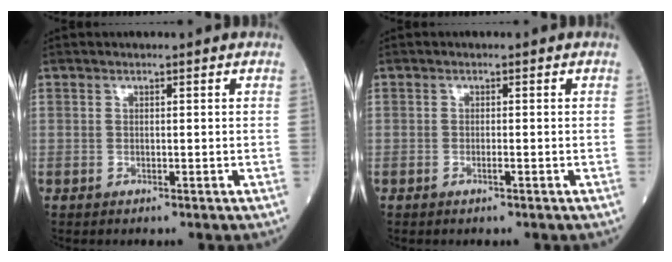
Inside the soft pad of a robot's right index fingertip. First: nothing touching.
{"total": 0.9, "force": [-0.4, 0.0, 0.7], "torque": [-0.017, -0.001, -0.007]}